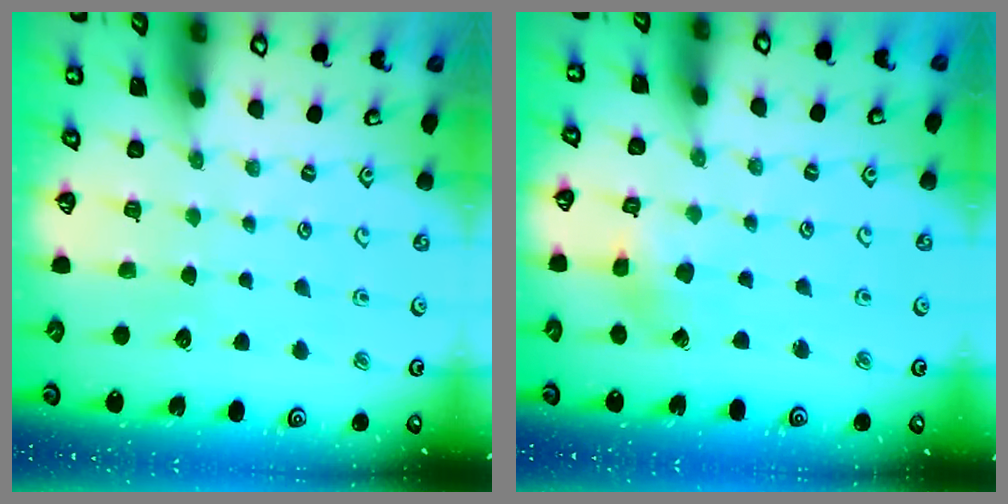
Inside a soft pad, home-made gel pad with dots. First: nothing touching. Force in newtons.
{"total": 2.6, "press": 2.6, "slide": 0.1}